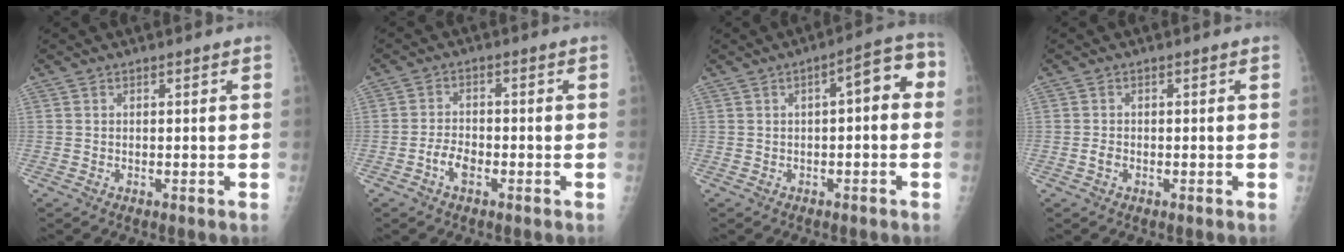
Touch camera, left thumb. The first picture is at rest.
{"total": 3.9, "force": [-1.8, 2.2, 2.6], "torque": [-0.046, 0.015, -0.035]}
{"total": 7.0, "force": [0.3, 2.7, 6.4], "torque": [-0.070, 0.031, -0.003]}
{"total": 1.6, "force": [-0.5, 1.2, 0.9], "torque": [-0.014, 0.002, -0.009]}